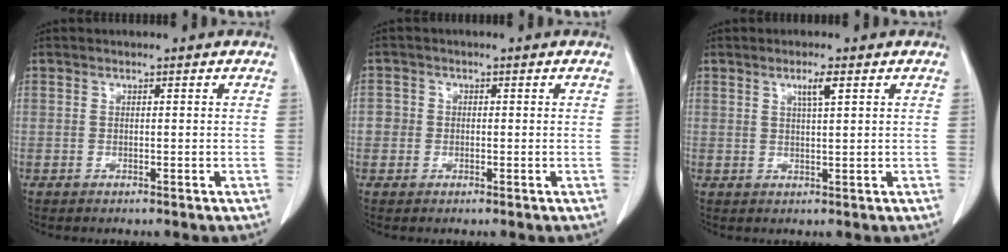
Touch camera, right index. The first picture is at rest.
{"total": 2.1, "force": [-0.3, 2.1, 0.4], "torque": [0.005, 0.009, -0.007]}
{"total": 2.6, "force": [1.3, 0.0, 2.2], "torque": [-0.042, -0.001, 0.023]}